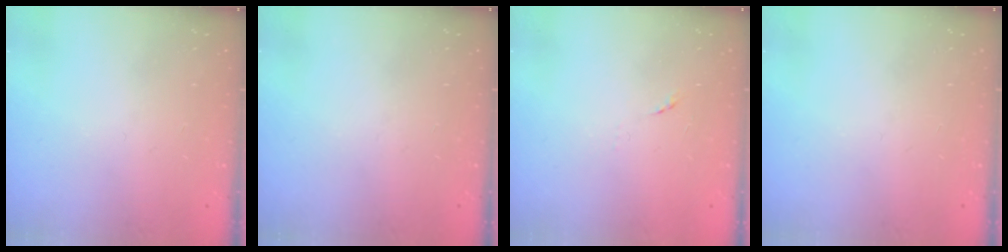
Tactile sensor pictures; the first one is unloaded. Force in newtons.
{"total": 0.0}
{"total": 5.7, "press": 5.6, "slide": 0.6}
{"total": 0.0}